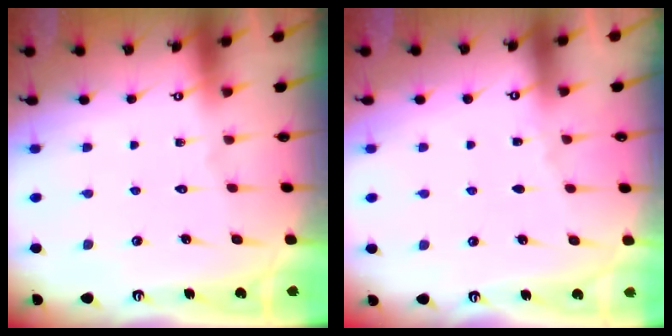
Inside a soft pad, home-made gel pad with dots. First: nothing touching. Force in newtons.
{"total": 2.6, "press": 2.6, "slide": 0.3}